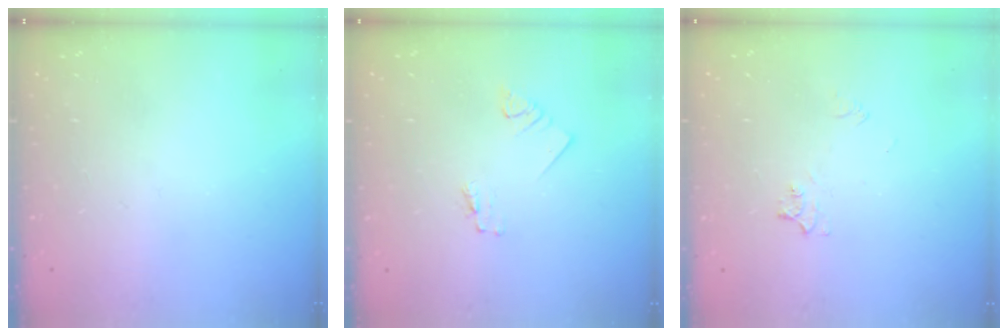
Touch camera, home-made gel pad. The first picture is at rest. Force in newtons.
{"total": 1.2, "press": 1.2, "slide": 0.1}
{"total": 4.3, "press": 4.2, "slide": 0.5}